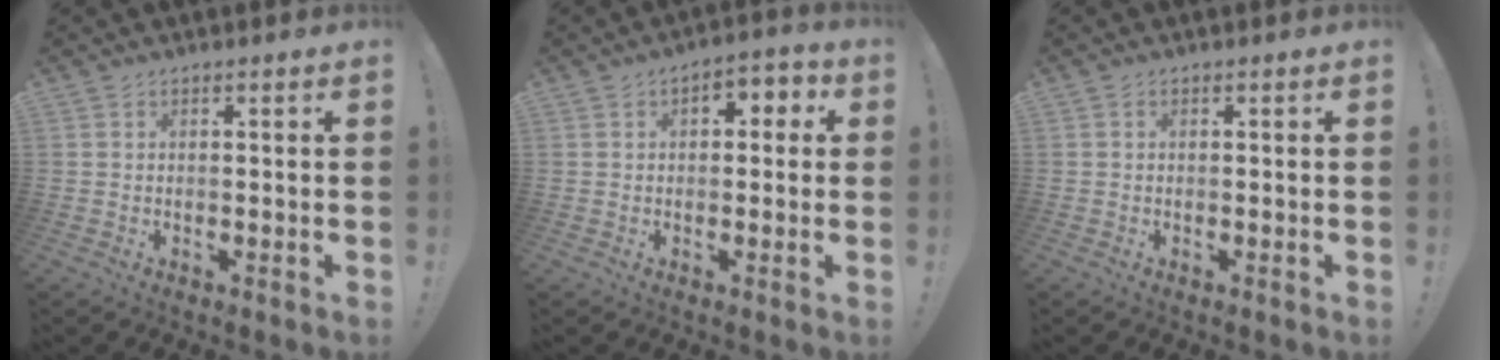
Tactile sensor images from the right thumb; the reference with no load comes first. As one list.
[{"total": 3.9, "force": [-0.1, 3.0, 2.4], "torque": [-0.026, 0.007, -0.006]}, {"total": 0.0}]